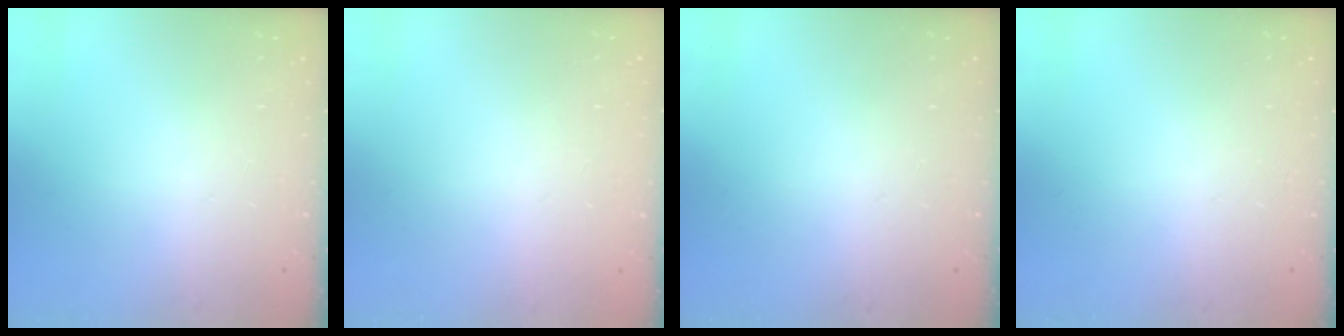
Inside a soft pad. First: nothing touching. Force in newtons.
{"total": 0.0}
{"total": 0.0}
{"total": 0.0}